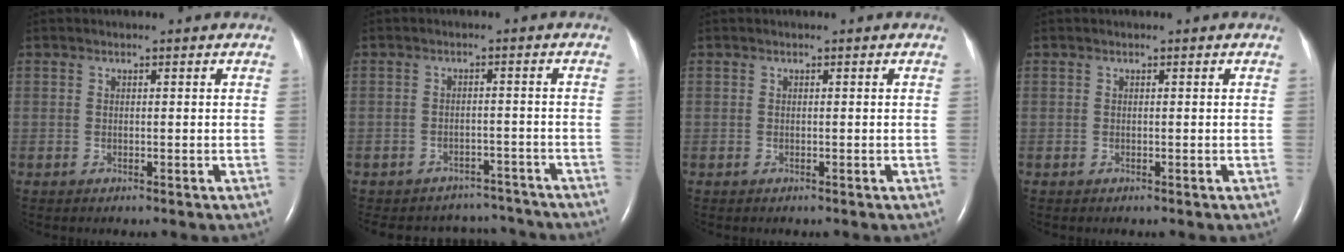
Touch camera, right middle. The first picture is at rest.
{"total": 10.5, "force": [-9.8, 3.7, 0.5], "torque": [-0.013, 0.020, -0.116]}
{"total": 0.0}
{"total": 0.0}